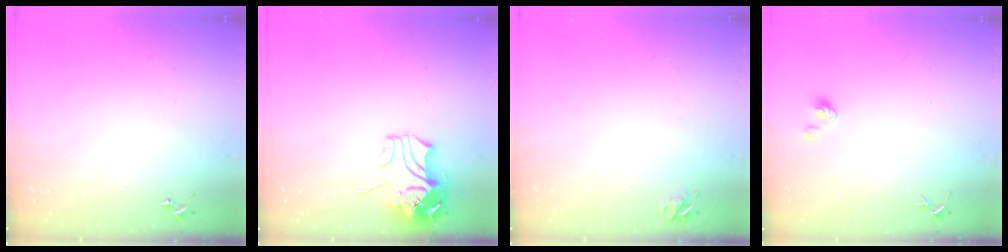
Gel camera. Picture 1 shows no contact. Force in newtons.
{"total": 10.6, "press": 10.6, "slide": 0.8}
{"total": 4.7, "press": 4.7, "slide": 0.6}
{"total": 4.9, "press": 4.6, "slide": 1.8}